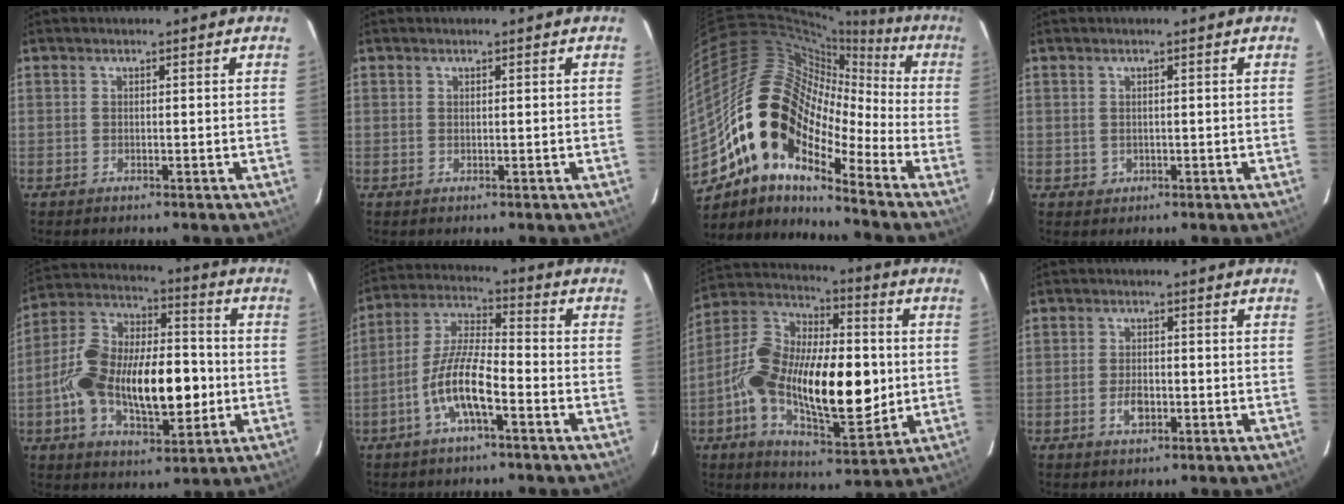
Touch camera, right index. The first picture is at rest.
{"total": 0.0}
{"total": 15.9, "force": [-8.8, 8.6, 10.1], "torque": [-0.158, 0.006, -0.187]}
{"total": 1.3, "force": [0.0, 1.2, 0.2], "torque": [0.000, 0.002, 0.006]}
{"total": 22.2, "force": [-4.1, 11.0, 18.8], "torque": [-0.356, 0.011, -0.065]}
{"total": 10.4, "force": [-4.7, 2.4, 9.0], "torque": [-0.190, 0.004, -0.093]}
{"total": 23.6, "force": [-2.8, 10.7, 20.9], "torque": [-0.381, 0.001, -0.048]}
{"total": 3.7, "force": [-1.3, 2.3, 2.6], "torque": [-0.052, 0.000, -0.020]}